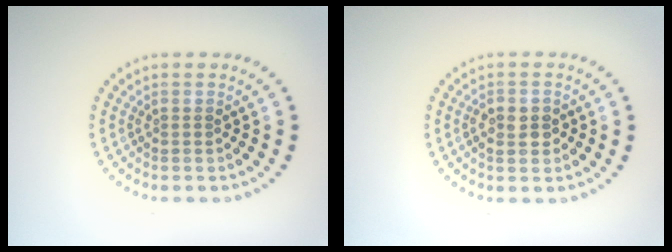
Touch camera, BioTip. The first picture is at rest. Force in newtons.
{"total": 2.2, "press": 2.2, "slide": 0.3}